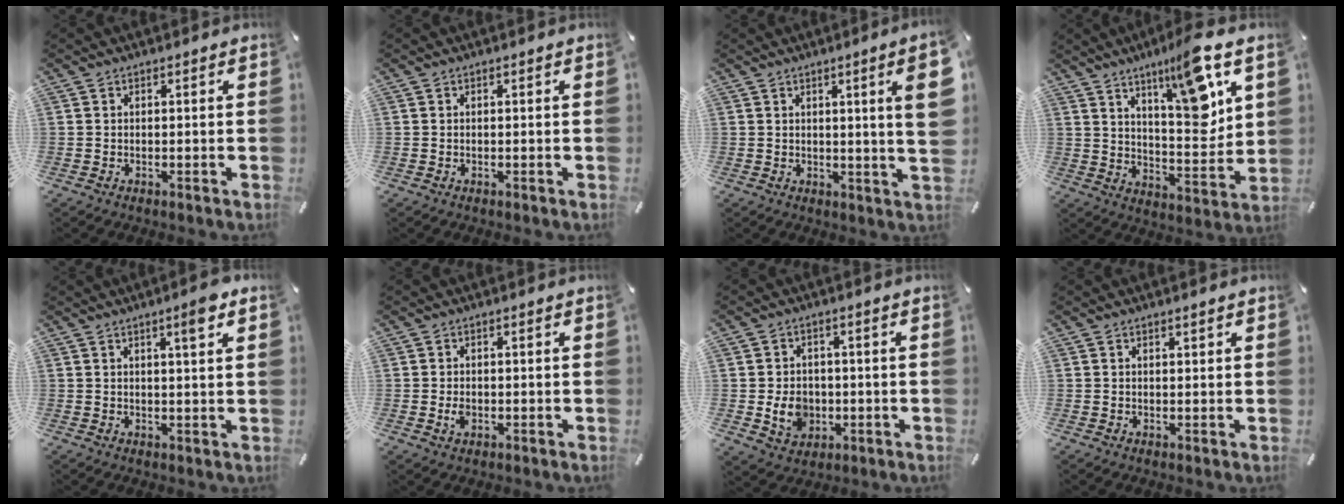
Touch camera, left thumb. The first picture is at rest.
{"total": 0.0}
{"total": 8.6, "force": [2.5, 0.1, 8.2], "torque": [-0.126, -0.010, 0.037]}
{"total": 15.4, "force": [9.0, 3.9, 11.8], "torque": [-0.168, -0.061, 0.141]}
{"total": 4.8, "force": [2.6, 0.5, 4.0], "torque": [-0.058, -0.006, 0.036]}
{"total": 1.8, "force": [-0.3, 1.3, 1.2], "torque": [-0.031, 0.000, -0.008]}
{"total": 7.2, "force": [-1.1, 6.2, 3.5], "torque": [-0.068, 0.005, -0.020]}
{"total": 0.9, "force": [0.6, 0.3, 0.6], "torque": [-0.012, 0.001, 0.010]}